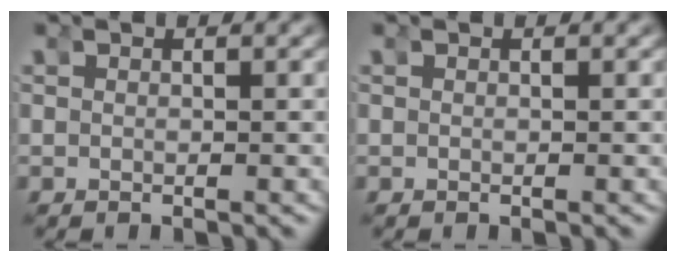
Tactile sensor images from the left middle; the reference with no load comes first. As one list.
[{"total": 0.0}]